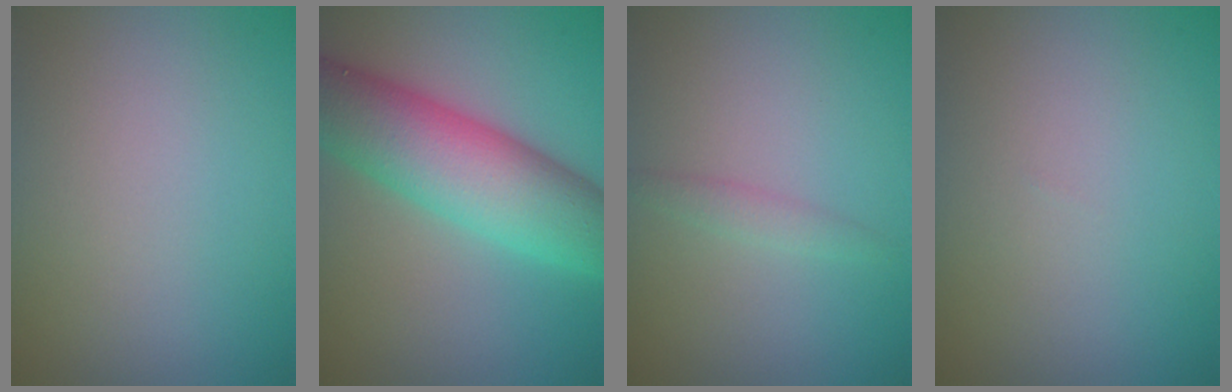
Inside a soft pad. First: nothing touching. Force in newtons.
{"total": 9.7, "press": 9.7, "slide": 0.2}
{"total": 1.2, "press": 1.2, "slide": 0.1}
{"total": 0.0}